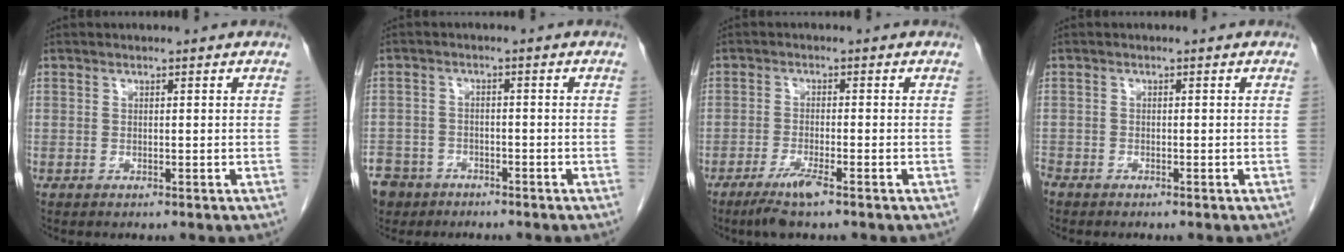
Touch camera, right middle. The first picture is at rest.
{"total": 9.6, "force": [-6.5, 6.7, 2.1], "torque": [-0.075, -0.003, -0.112]}
{"total": 4.3, "force": [-2.9, 0.0, 3.2], "torque": [-0.067, -0.011, -0.056]}
{"total": 1.7, "force": [-1.5, 0.7, 0.4], "torque": [-0.015, -0.003, -0.030]}